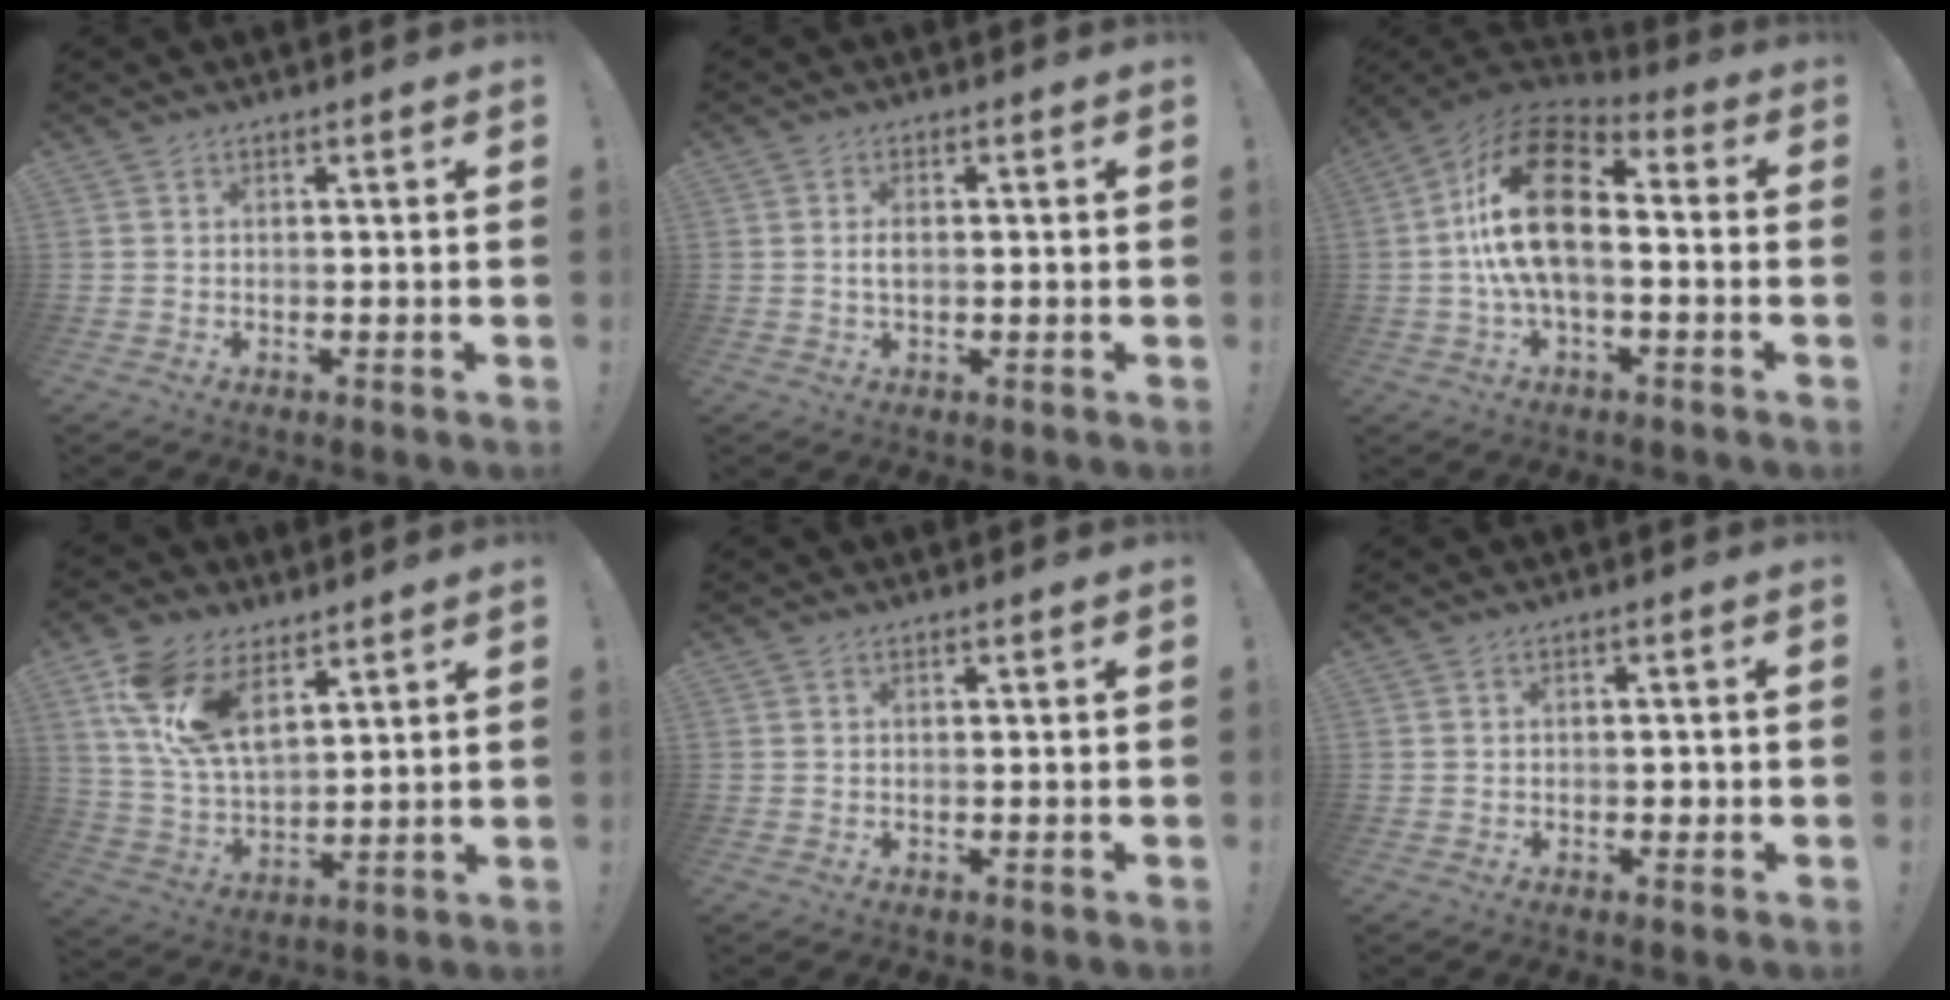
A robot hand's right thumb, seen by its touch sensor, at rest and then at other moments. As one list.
[{"total": 2.1, "force": [0.2, 1.0, 1.8], "torque": [-0.028, 0.002, 0.001]}, {"total": 19.4, "force": [1.4, 10.3, 16.4], "torque": [-0.305, 0.013, 0.026]}, {"total": 15.3, "force": [8.5, 8.3, 9.6], "torque": [-0.198, -0.033, 0.160]}, {"total": 0.0}, {"total": 1.4, "force": [-0.4, 1.0, 0.8], "torque": [-0.011, 0.004, -0.007]}]